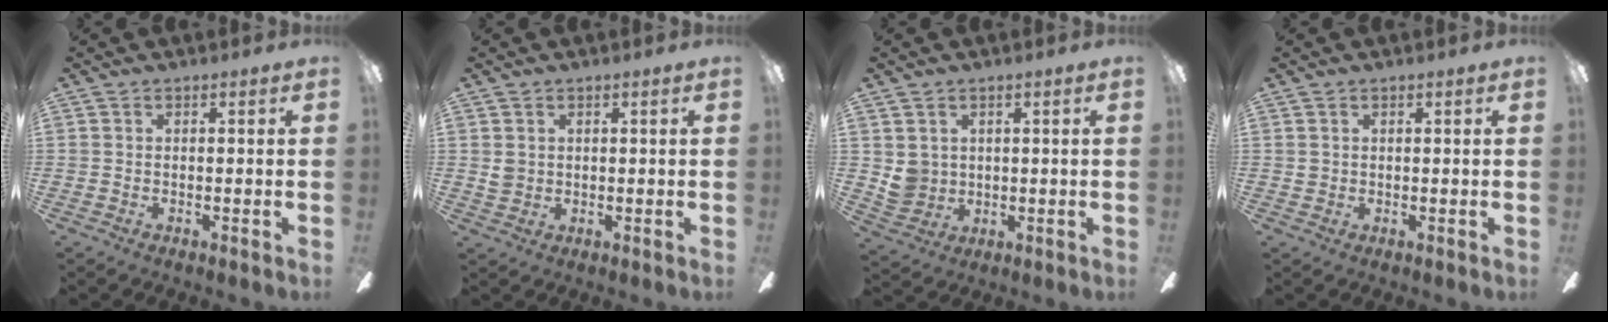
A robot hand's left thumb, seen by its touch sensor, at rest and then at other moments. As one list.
[{"total": 3.3, "force": [1.2, 3.0, 1.0], "torque": [-0.015, 0.001, 0.023]}, {"total": 5.4, "force": [2.2, 4.9, 1.0], "torque": [-0.028, -0.001, 0.048]}, {"total": 1.3, "force": [0.7, 1.1, 0.1], "torque": [-0.002, 0.003, 0.013]}]